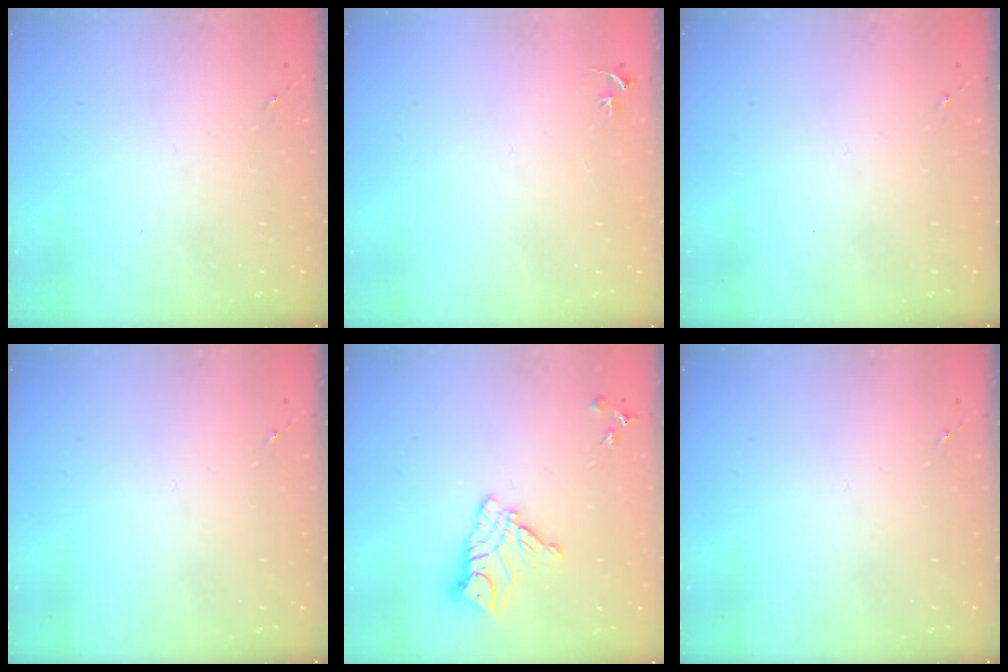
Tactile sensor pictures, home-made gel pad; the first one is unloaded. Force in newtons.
{"total": 3.1, "press": 3.1, "slide": 0.3}
{"total": 0.0}
{"total": 0.0}
{"total": 11.6, "press": 11.6, "slide": 0.7}
{"total": 0.0}